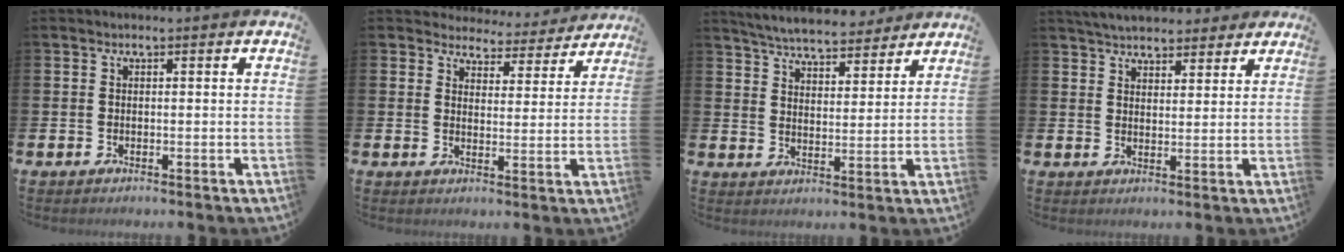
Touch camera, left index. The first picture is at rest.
{"total": 4.2, "force": [4.0, 1.3, -0.1], "torque": [-0.008, -0.041, 0.065]}
{"total": 6.1, "force": [5.9, 1.0, 1.1], "torque": [-0.037, -0.033, 0.103]}
{"total": 5.0, "force": [4.7, 1.4, 0.4], "torque": [-0.022, -0.019, 0.086]}